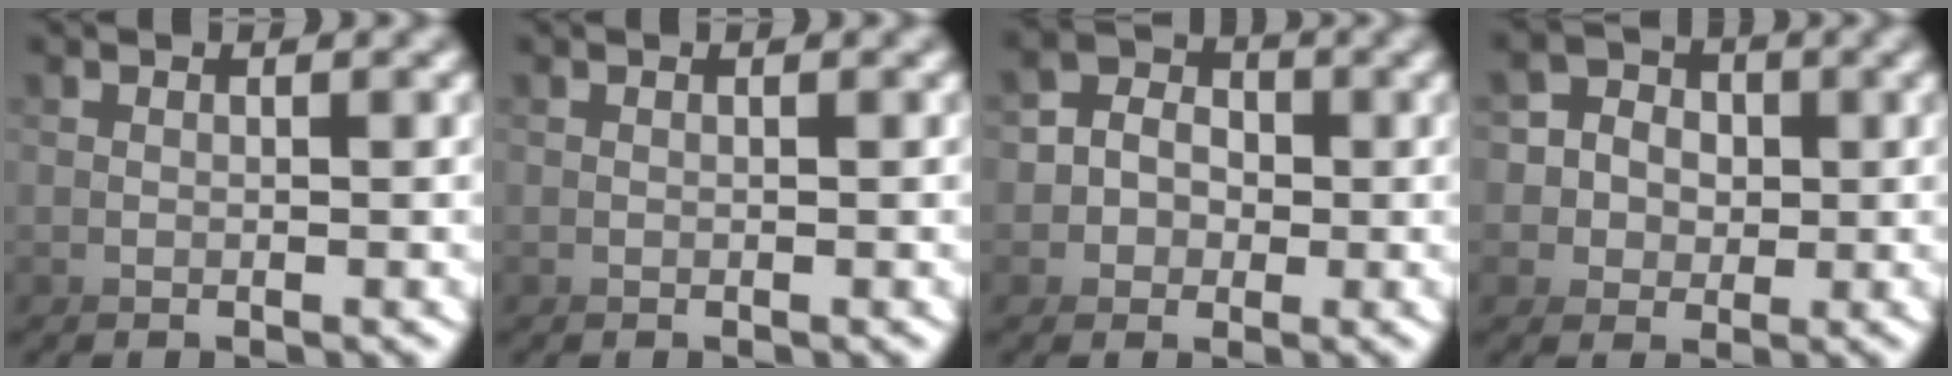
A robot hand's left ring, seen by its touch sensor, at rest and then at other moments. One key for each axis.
{"total": 0.0}
{"total": 3.0, "fx": -0.6, "fy": 2.4, "fz": -1.7, "tx": 0.016, "ty": -0.012, "tz": -0.010}
{"total": 3.7, "fx": 0.3, "fy": 3.5, "fz": -1.1, "tx": 0.008, "ty": -0.014, "tz": 0.005}